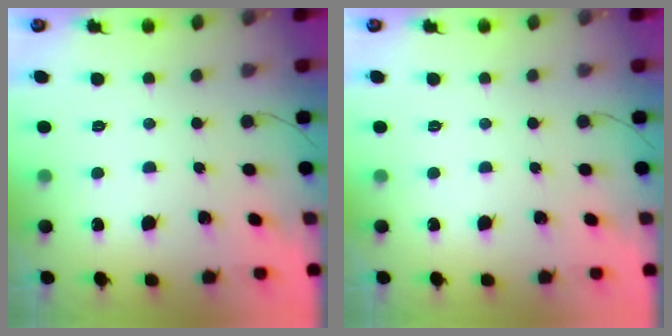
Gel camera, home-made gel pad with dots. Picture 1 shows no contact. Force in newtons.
{"total": 0.0}